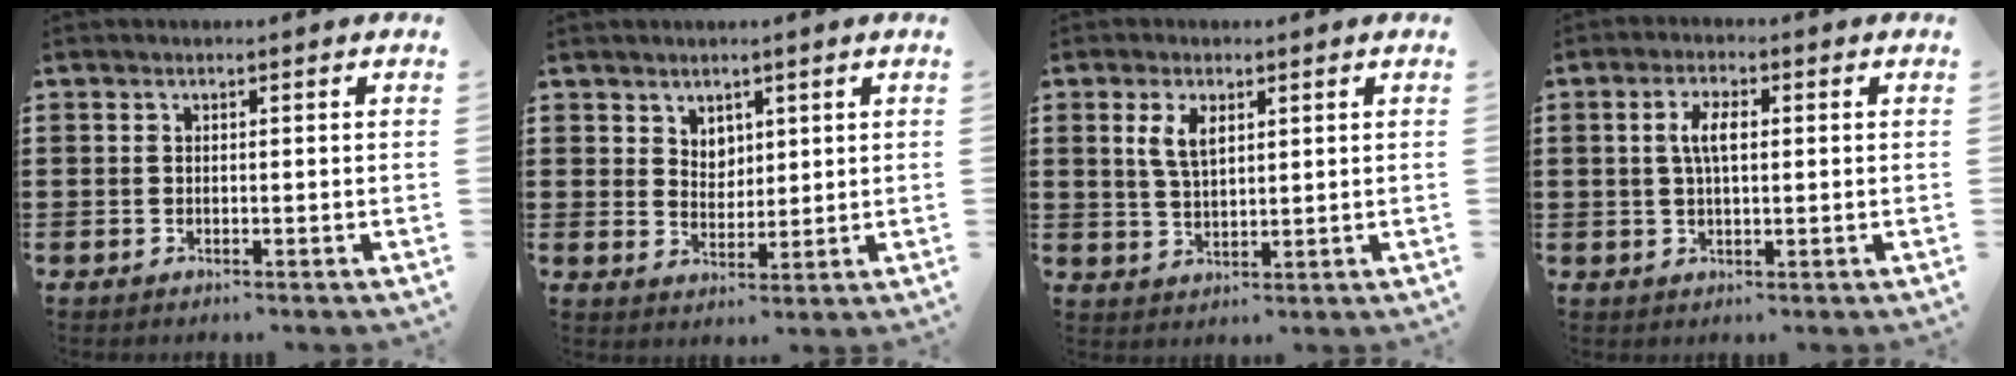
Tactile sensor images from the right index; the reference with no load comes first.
{"total": 3.4, "force": [2.5, 2.3, 0.4], "torque": [-0.017, 0.004, 0.047]}
{"total": 4.1, "force": [1.6, 1.9, 3.2], "torque": [-0.070, 0.006, 0.028]}
{"total": 4.1, "force": [0.6, 1.6, 3.7], "torque": [-0.076, 0.009, 0.007]}